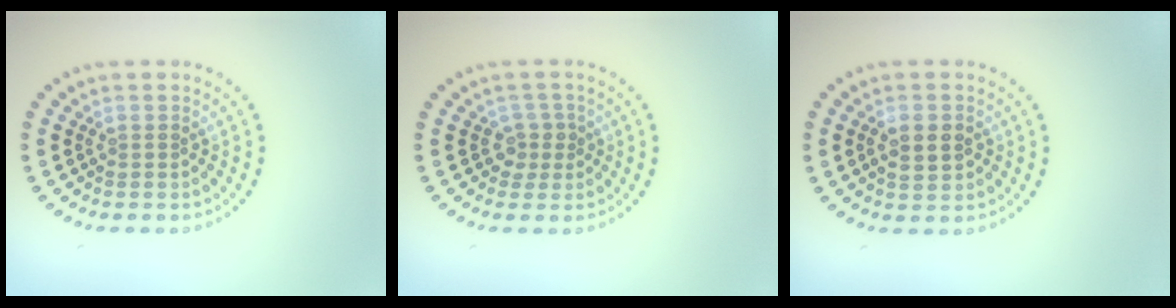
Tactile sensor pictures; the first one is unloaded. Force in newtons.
{"total": 1.8, "press": 1.4, "slide": 1.2}
{"total": 2.2, "press": 2.1, "slide": 0.1}